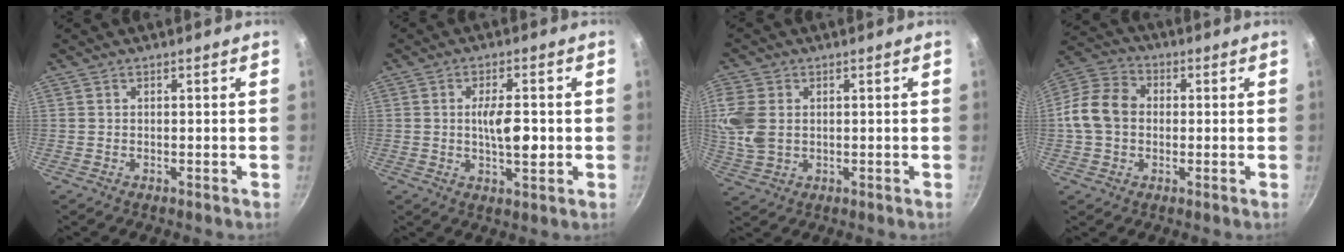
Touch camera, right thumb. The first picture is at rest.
{"total": 7.0, "force": [-0.2, 2.6, 6.5], "torque": [-0.097, 0.000, -0.004]}
{"total": 8.1, "force": [1.0, 5.9, 5.4], "torque": [-0.115, -0.003, 0.021]}
{"total": 10.8, "force": [-0.1, 8.5, 6.6], "torque": [-0.102, 0.023, -0.020]}